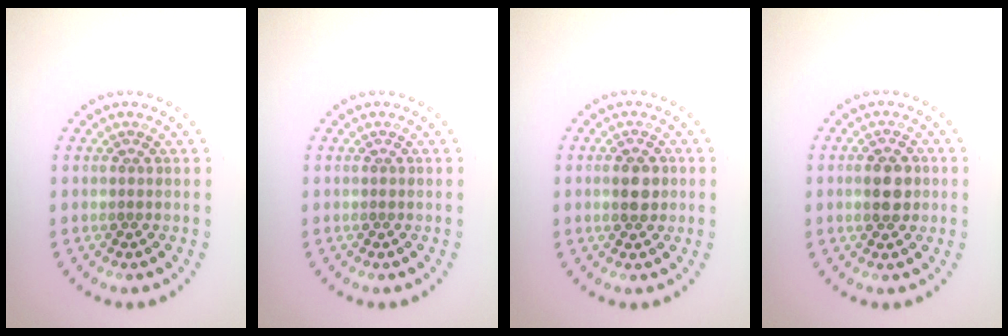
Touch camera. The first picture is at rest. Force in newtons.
{"total": 0.0}
{"total": 2.6, "press": 2.6, "slide": 0.0}
{"total": 3.0, "press": 3.0, "slide": 0.1}